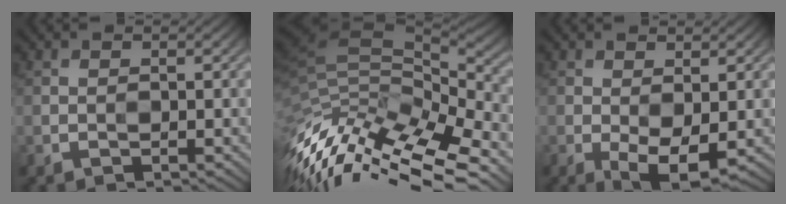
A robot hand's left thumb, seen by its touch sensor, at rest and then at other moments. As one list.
[{"total": 14.2, "force": [-5.8, 6.6, 11.2], "torque": [-0.260, -0.021, -0.095]}, {"total": 4.4, "force": [-0.8, 1.8, 3.9], "torque": [-0.075, -0.007, -0.012]}]